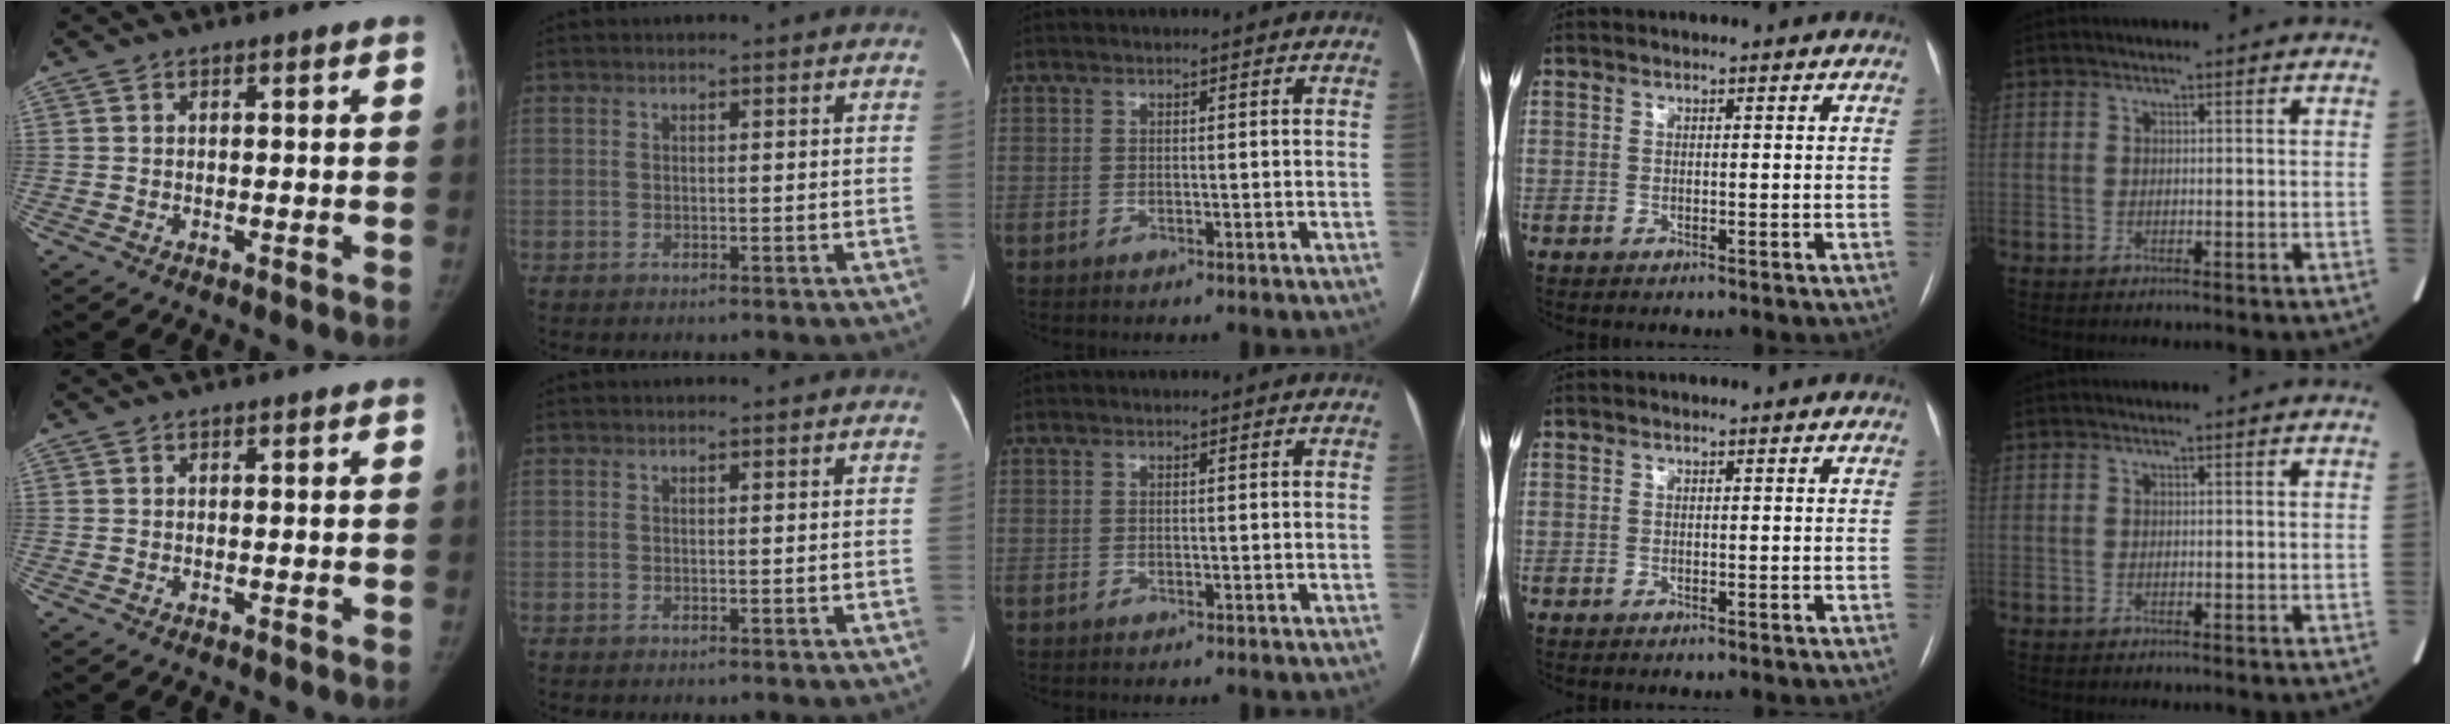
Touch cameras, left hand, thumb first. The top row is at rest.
{}